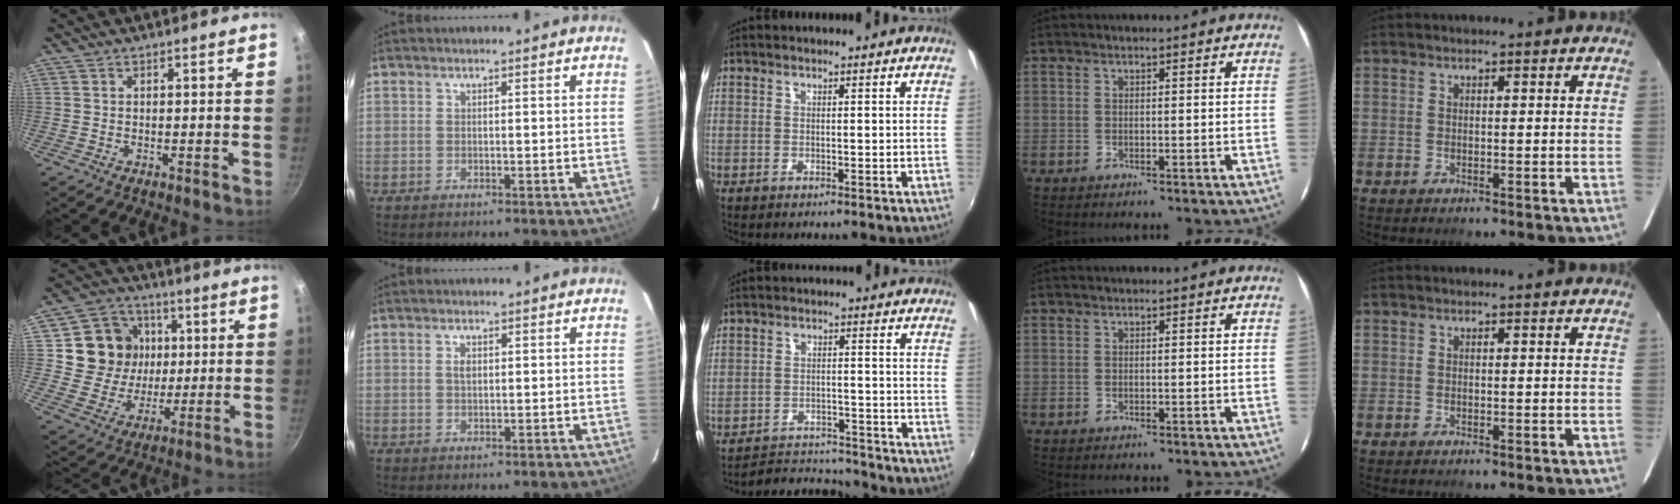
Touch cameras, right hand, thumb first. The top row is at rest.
{"thumb": {"total": 14.5, "force": [2.8, 13.2, 5.3], "torque": [-0.066, 0.004, 0.050]}, "index": {"total": 1.5, "force": [0.4, 1.0, 1.1], "torque": [-0.020, 0.005, 0.006]}, "middle": {"total": 7.4, "force": [-7.1, 2.0, 0.0], "torque": [-0.016, 0.021, -0.106]}}